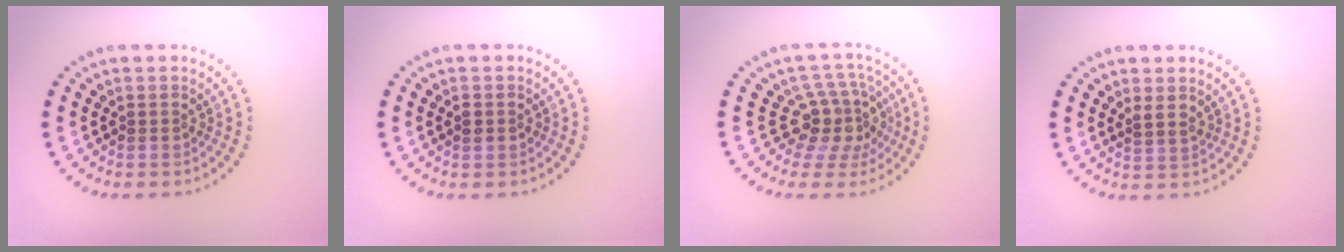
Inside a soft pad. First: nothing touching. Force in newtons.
{"total": 1.2, "press": 1.2, "slide": 0.1}
{"total": 4.0, "press": 3.0, "slide": 2.6}
{"total": 1.0, "press": 0.8, "slide": 0.6}